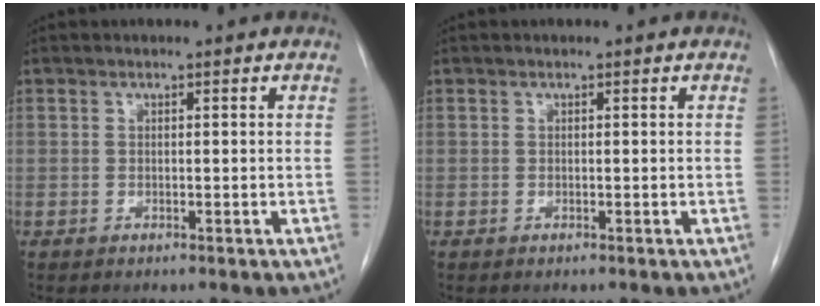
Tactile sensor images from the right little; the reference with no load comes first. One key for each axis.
{"total": 0.0}